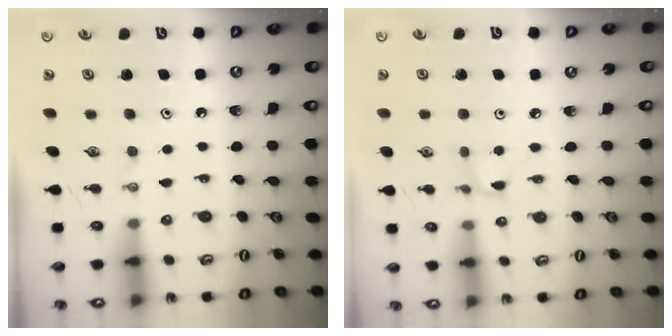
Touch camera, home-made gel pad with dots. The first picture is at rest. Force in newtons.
{"total": 1.2, "press": 1.2, "slide": 0.1}